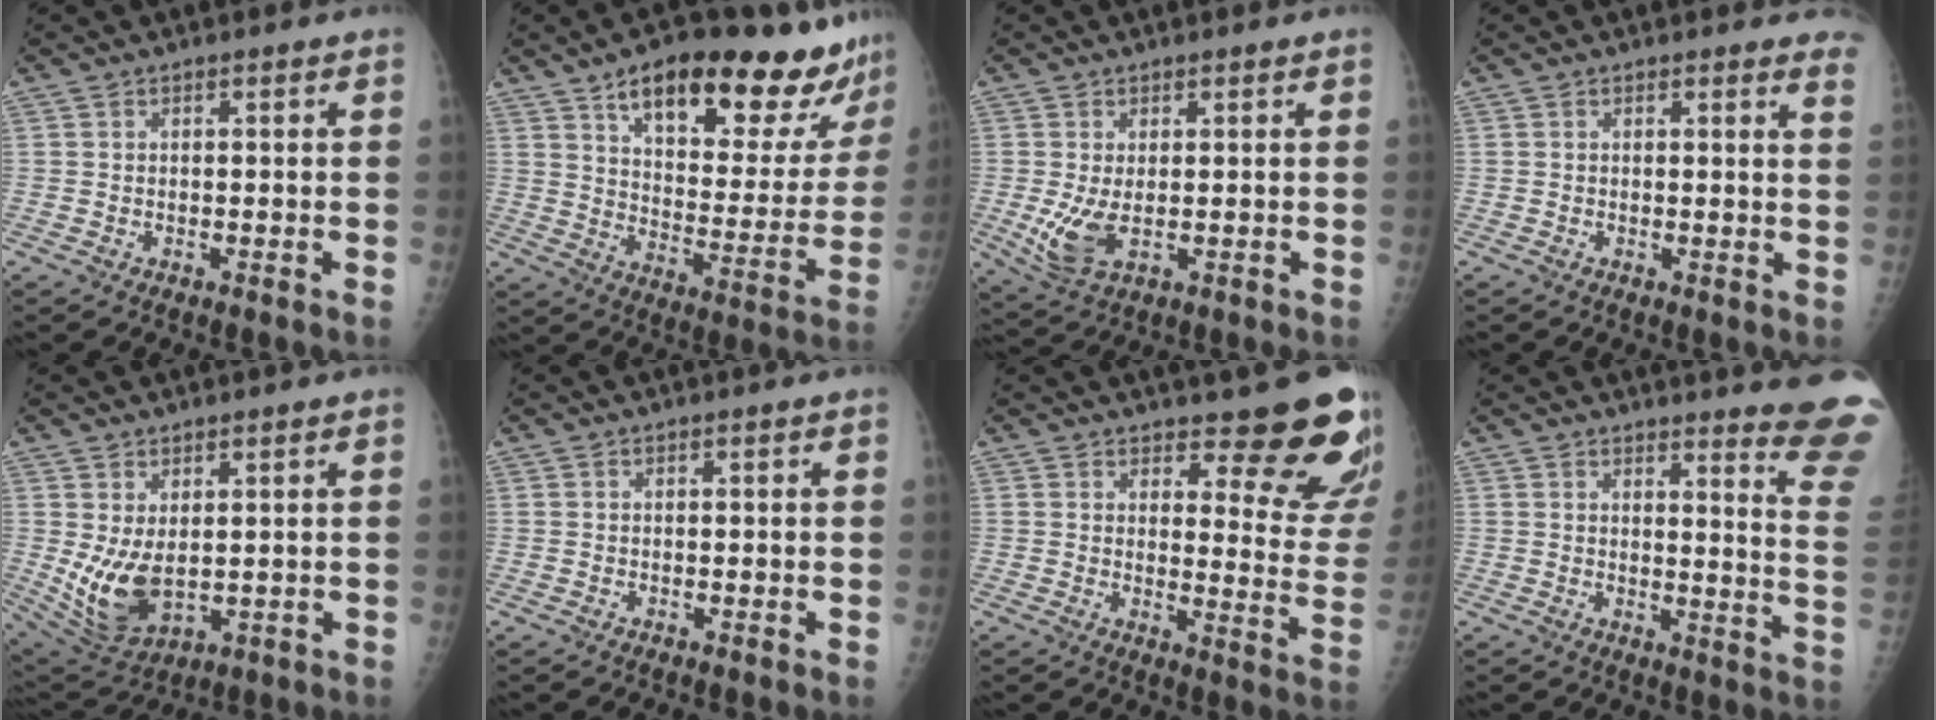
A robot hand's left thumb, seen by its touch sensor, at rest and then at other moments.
{"total": 25.9, "force": [18.1, 8.2, 16.7], "torque": [-0.193, -0.071, 0.260]}
{"total": 6.2, "force": [0.0, 3.0, 5.5], "torque": [-0.111, -0.008, 0.013]}
{"total": 4.9, "force": [4.6, 0.8, 1.2], "torque": [0.004, -0.021, 0.022]}
{"total": 9.6, "force": [0.8, 5.3, 8.0], "torque": [-0.139, -0.024, 0.039]}
{"total": 0.0}
{"total": 15.1, "force": [12.1, 4.3, 8.0], "torque": [-0.051, -0.101, 0.137]}
{"total": 15.4, "force": [14.3, 0.1, 5.7], "torque": [-0.049, -0.168, 0.143]}